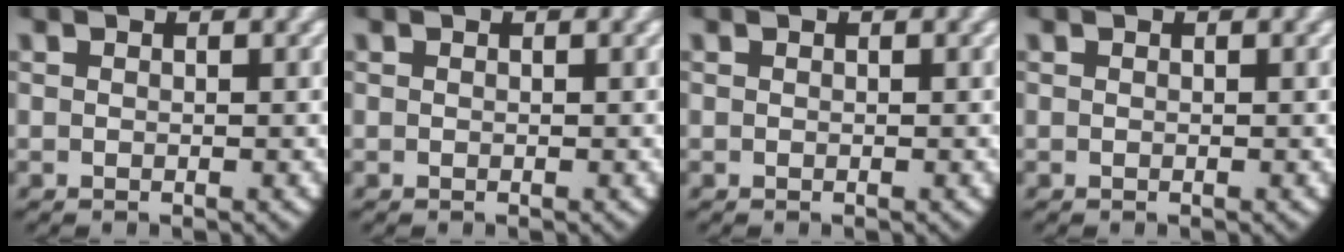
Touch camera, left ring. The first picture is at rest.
{"total": 0.0}
{"total": 0.0}
{"total": 0.0}